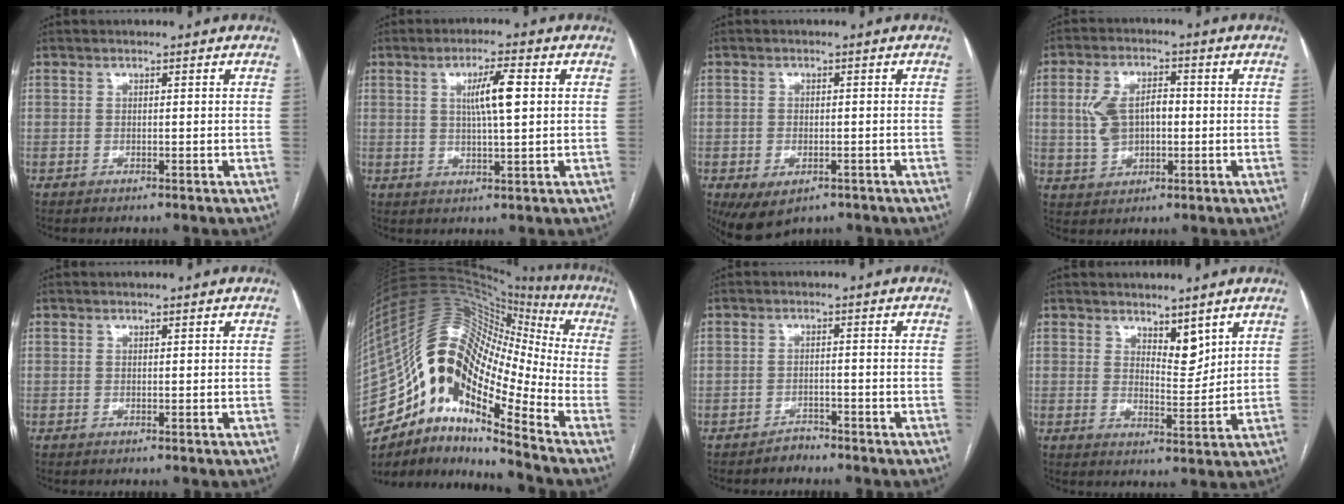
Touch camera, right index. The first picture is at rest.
{"total": 6.1, "force": [1.4, 0.5, 5.9], "torque": [-0.105, 0.003, 0.024]}
{"total": 6.2, "force": [-3.5, 3.6, 3.6], "torque": [-0.063, -0.008, -0.044]}
{"total": 7.9, "force": [0.3, 4.7, 6.3], "torque": [-0.132, 0.022, 0.013]}
{"total": 0.0}
{"total": 20.9, "force": [-11.4, 7.4, 15.9], "torque": [-0.290, 0.071, -0.199]}
{"total": 1.8, "force": [-1.7, 0.6, 0.0], "torque": [0.001, 0.000, -0.027]}
{"total": 4.3, "force": [3.0, 1.7, 2.5], "torque": [-0.040, -0.010, 0.056]}